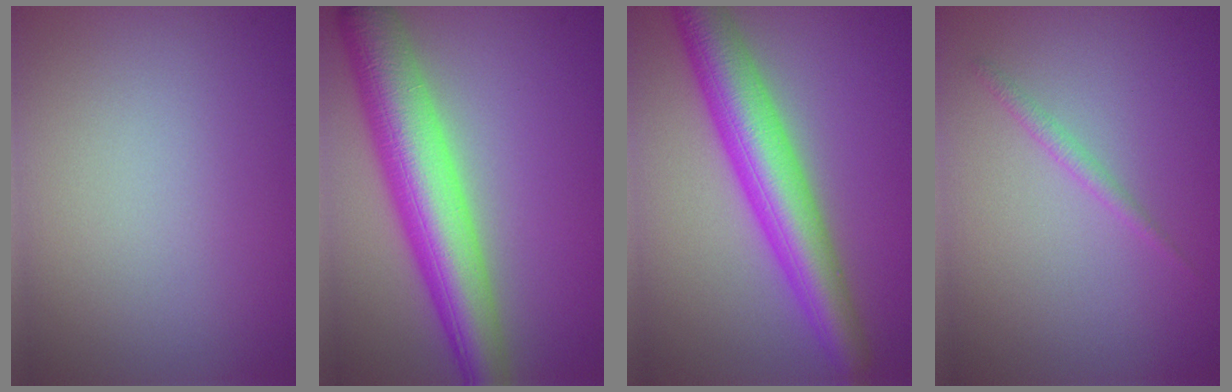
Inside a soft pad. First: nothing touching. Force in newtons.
{"total": 8.7, "press": 8.7, "slide": 0.3}
{"total": 7.5, "press": 7.5, "slide": 0.1}
{"total": 1.0, "press": 1.0, "slide": 0.1}